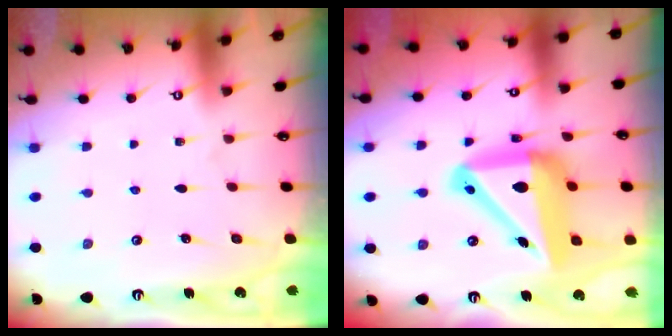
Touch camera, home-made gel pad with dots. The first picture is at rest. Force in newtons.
{"total": 18.3, "press": 18.2, "slide": 2.3}